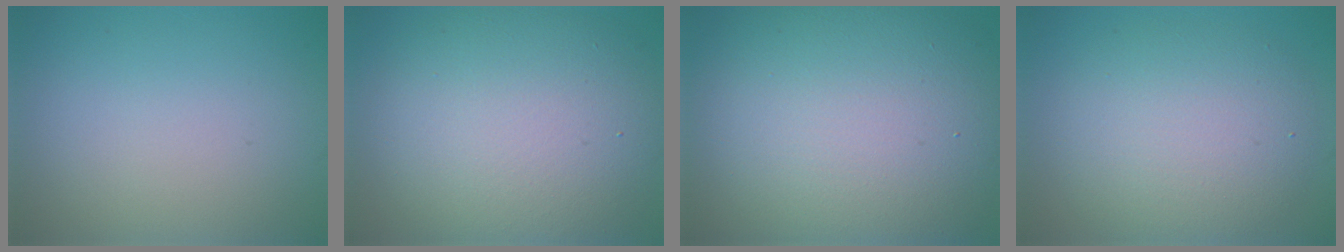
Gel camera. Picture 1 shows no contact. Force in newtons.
{"total": 11.8, "press": 11.7, "slide": 1.0}
{"total": 16.0, "press": 15.9, "slide": 0.8}
{"total": 6.6, "press": 6.6, "slide": 0.4}